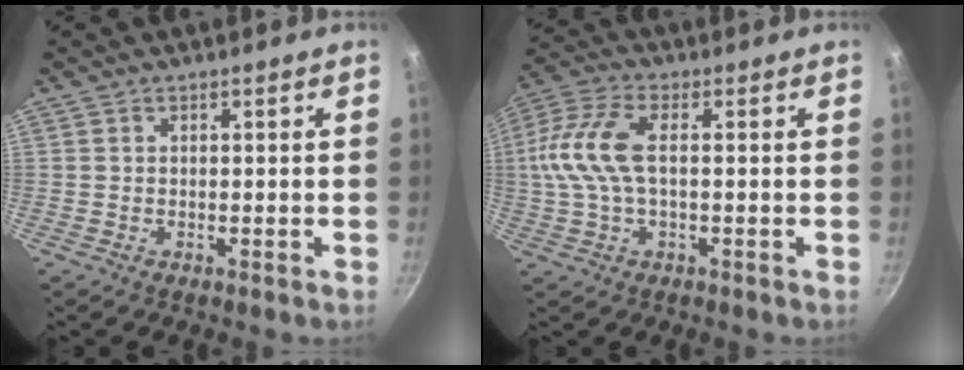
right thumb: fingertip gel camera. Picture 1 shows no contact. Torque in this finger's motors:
{"motor_torque": [0.65, 1.89, 0.67, -0.53, 0.16]}